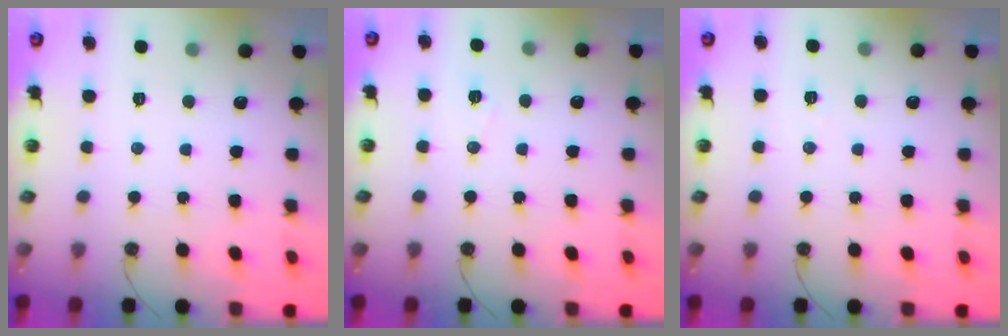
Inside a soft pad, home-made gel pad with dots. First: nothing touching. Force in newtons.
{"total": 6.3, "press": 4.4, "slide": 4.5}
{"total": 5.2, "press": 2.9, "slide": 4.2}